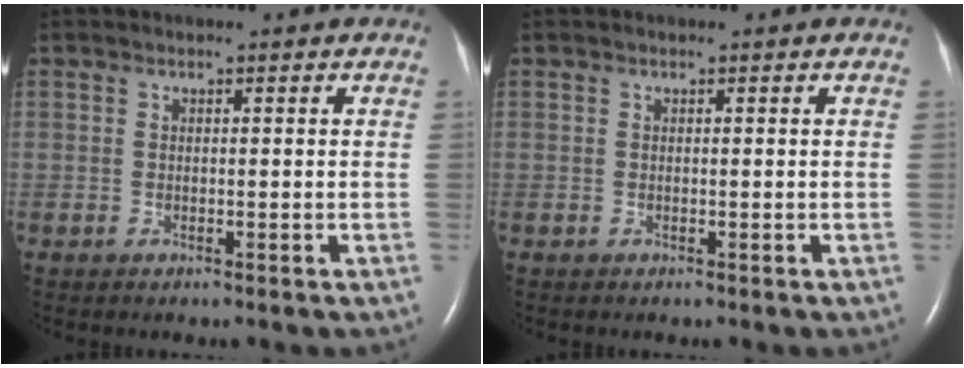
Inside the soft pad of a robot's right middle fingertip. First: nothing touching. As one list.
[{"total": 0.0}]